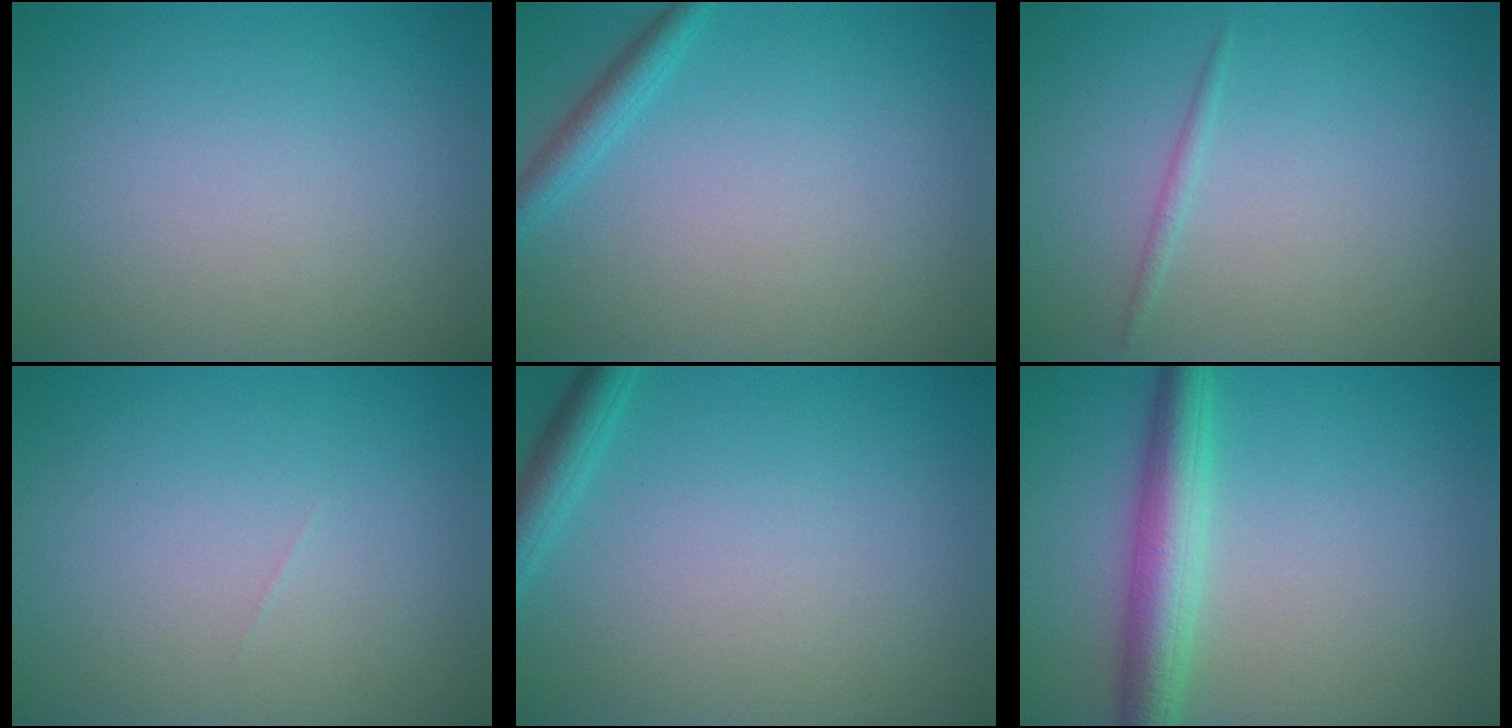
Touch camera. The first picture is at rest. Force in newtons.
{"total": 1.8, "press": 1.7, "slide": 0.1}
{"total": 0.7, "press": 0.7, "slide": 0.0}
{"total": 0.0}
{"total": 2.1, "press": 2.1, "slide": 0.1}
{"total": 4.6, "press": 4.6, "slide": 0.0}